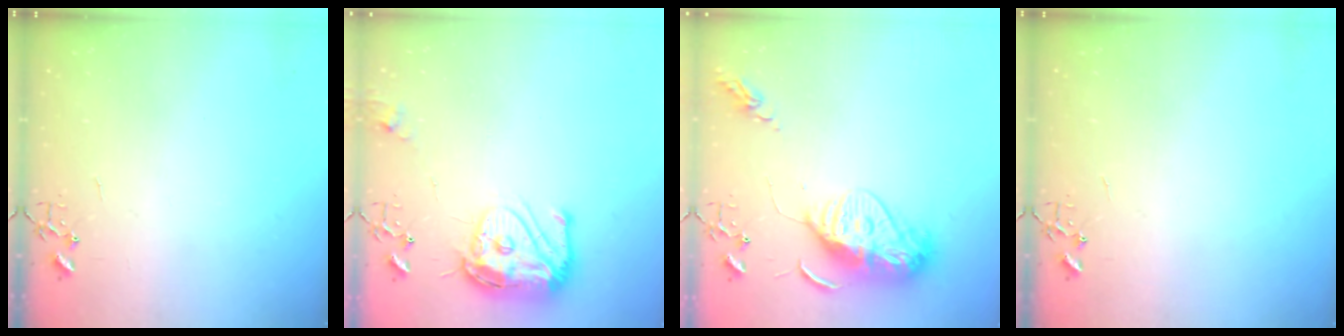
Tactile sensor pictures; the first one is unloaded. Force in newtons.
{"total": 16.6, "press": 16.5, "slide": 1.6}
{"total": 12.9, "press": 12.8, "slide": 1.3}
{"total": 0.0}